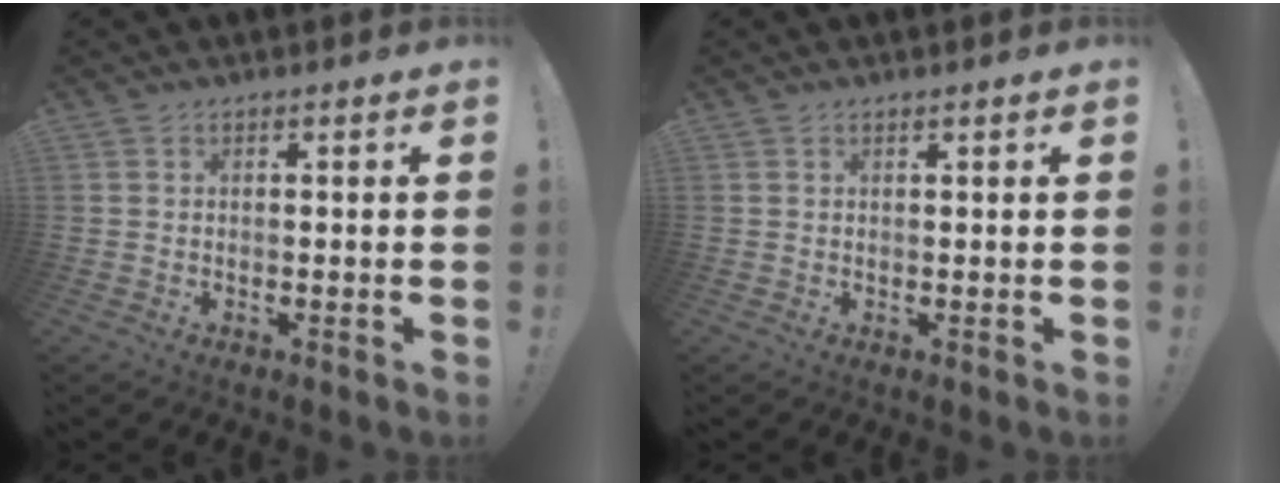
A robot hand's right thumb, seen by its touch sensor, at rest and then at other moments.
{"total": 0.6, "force": [0.6, 0.0, 0.3], "torque": [0.003, -0.003, 0.009]}